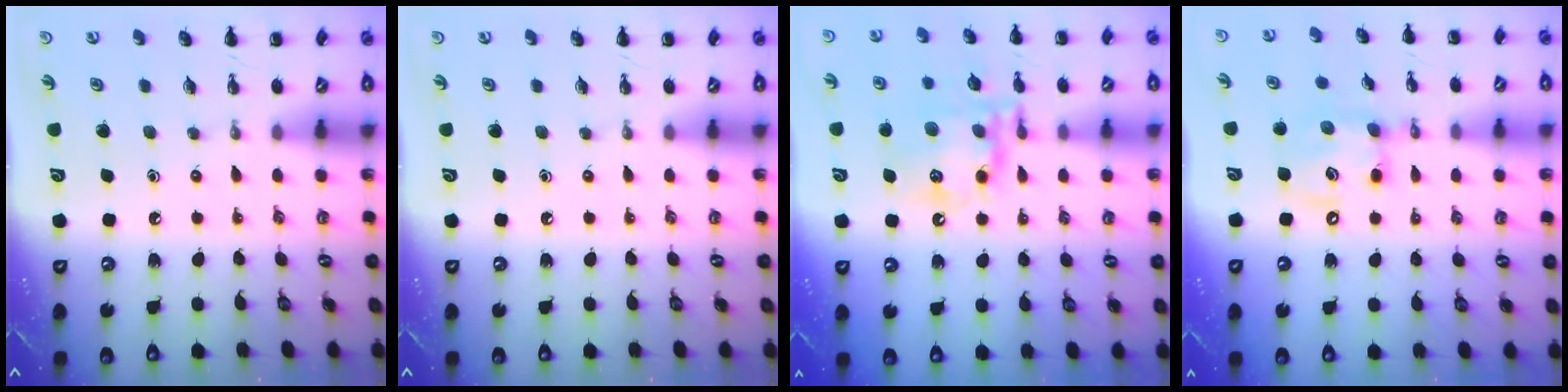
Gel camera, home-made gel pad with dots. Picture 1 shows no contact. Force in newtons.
{"total": 0.0}
{"total": 15.0, "press": 14.8, "slide": 2.7}
{"total": 12.4, "press": 12.2, "slide": 2.1}